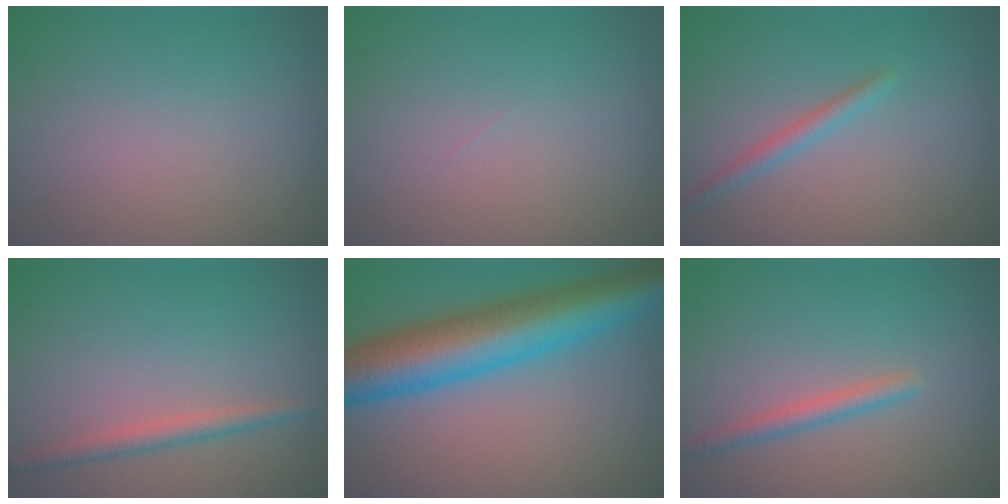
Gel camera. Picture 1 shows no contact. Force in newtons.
{"total": 0.0}
{"total": 1.5, "press": 1.5, "slide": 0.0}
{"total": 2.0, "press": 2.0, "slide": 0.0}
{"total": 10.5, "press": 10.5, "slide": 0.2}
{"total": 1.8, "press": 1.8, "slide": 0.1}